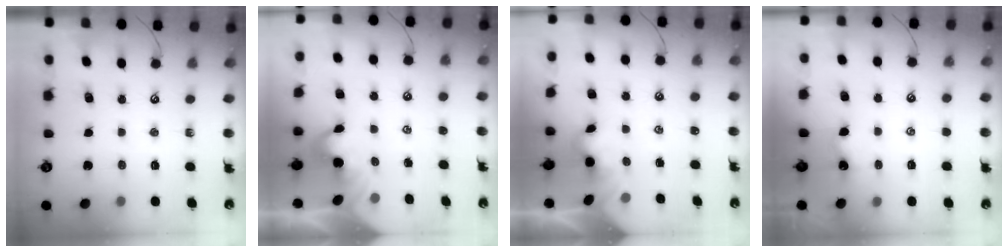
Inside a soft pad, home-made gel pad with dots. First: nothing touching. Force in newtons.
{"total": 2.1, "press": 2.0, "slide": 0.5}
{"total": 2.3, "press": 2.3, "slide": 0.2}
{"total": 2.5, "press": 2.5, "slide": 0.1}